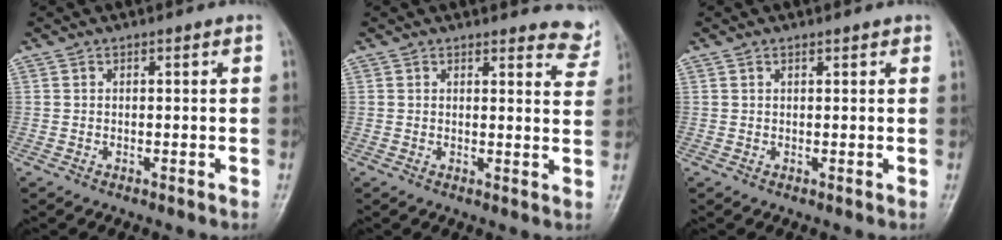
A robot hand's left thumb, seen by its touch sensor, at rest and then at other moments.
{"total": 6.3, "force": [6.0, 1.7, 0.6], "torque": [0.025, -0.042, 0.043]}
{"total": 0.9, "force": [0.7, 0.4, 0.5], "torque": [-0.005, -0.003, 0.008]}